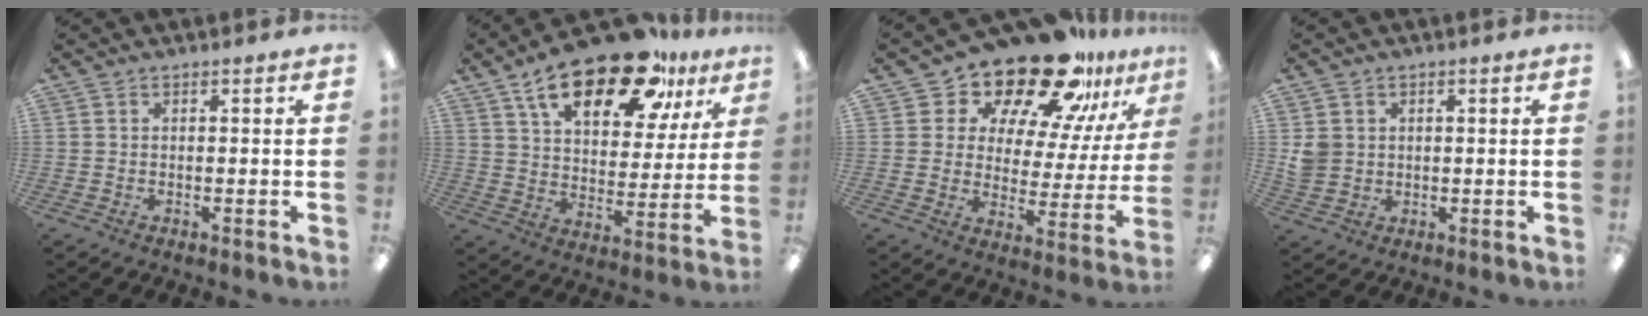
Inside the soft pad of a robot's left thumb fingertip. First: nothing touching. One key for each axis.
{"total": 23.1, "fx": 14.7, "fy": 10.2, "fz": 14.6, "tx": -0.228, "ty": -0.075, "tz": 0.245}
{"total": 20.3, "fx": 16.8, "fy": 7.6, "fz": 8.6, "tx": -0.148, "ty": -0.128, "tz": 0.288}
{"total": 4.2, "fx": 0.8, "fy": 3.9, "fz": 1.0, "tx": -0.018, "ty": 0.006, "tz": 0.016}